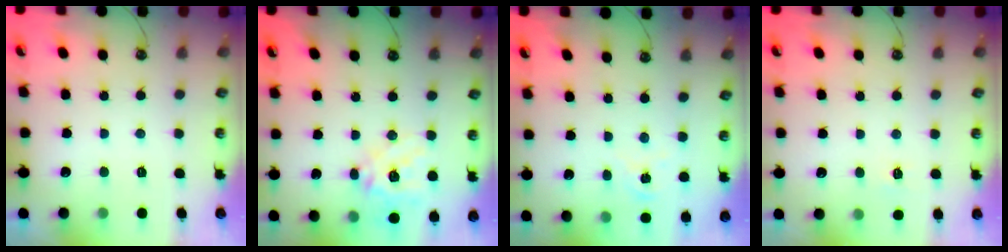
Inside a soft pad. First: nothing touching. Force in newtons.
{"total": 16.0, "press": 15.8, "slide": 2.6}
{"total": 1.8, "press": 1.8, "slide": 0.3}
{"total": 3.9, "press": 3.9, "slide": 0.5}